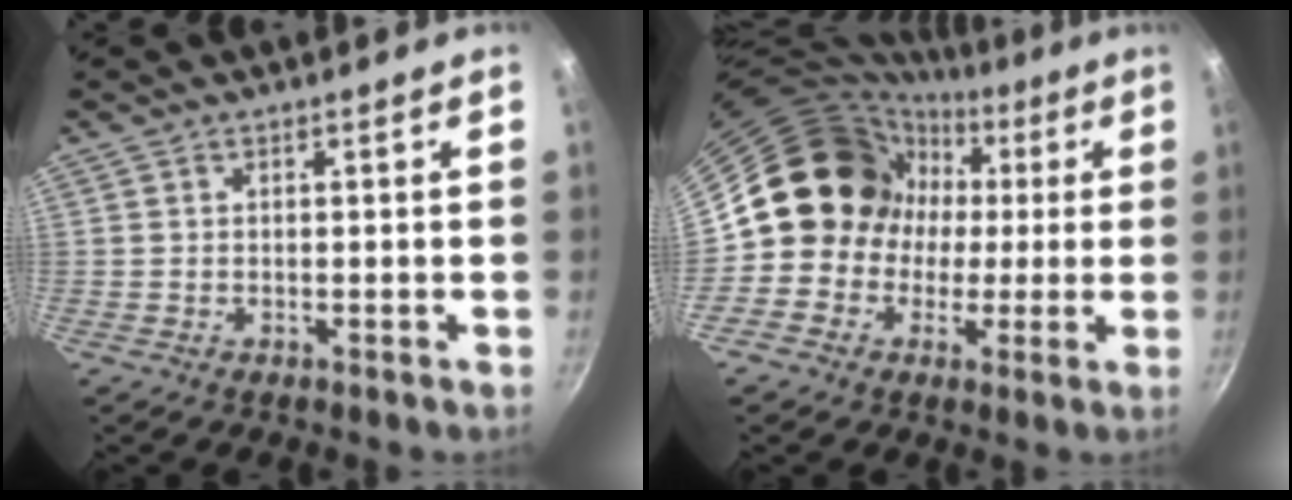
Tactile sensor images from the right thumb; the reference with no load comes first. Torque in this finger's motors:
{"motor_torque": [1.32, 3.02, 1.00, -1.21, 0.32]}